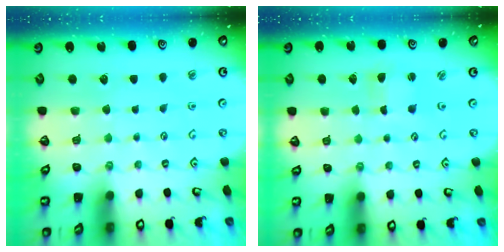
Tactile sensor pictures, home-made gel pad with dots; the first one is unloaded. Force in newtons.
{"total": 1.5, "press": 1.5, "slide": 0.2}